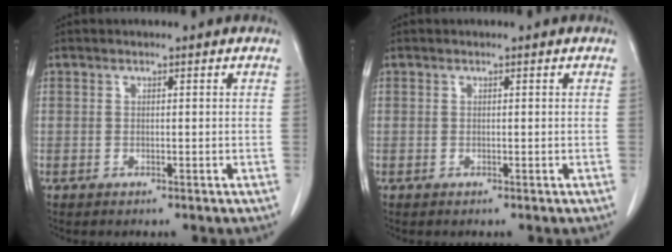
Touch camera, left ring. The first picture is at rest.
{"total": 0.0}